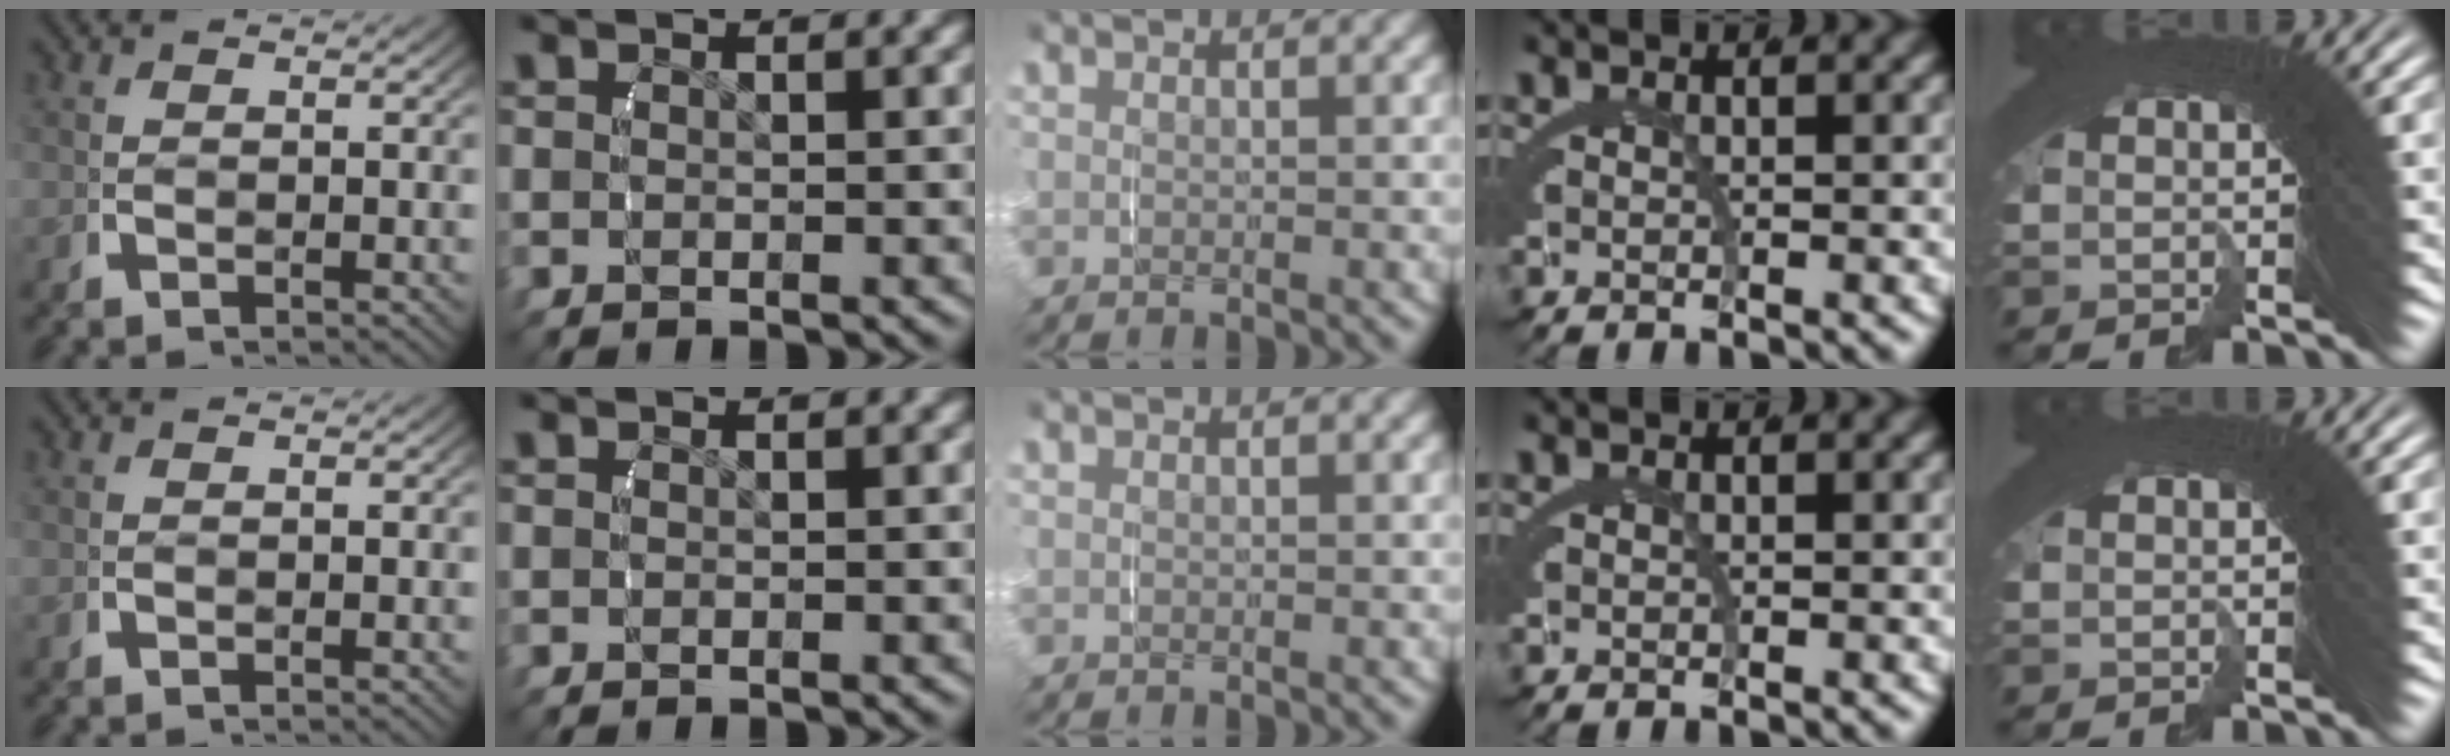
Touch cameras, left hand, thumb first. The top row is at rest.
{}